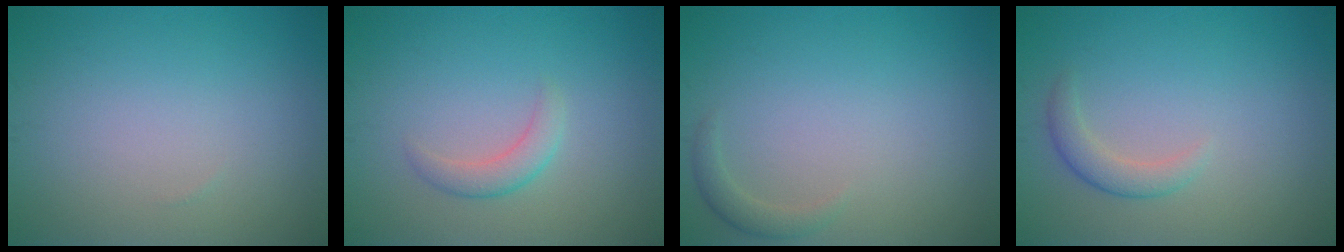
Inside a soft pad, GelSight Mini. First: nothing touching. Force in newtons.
{"total": 1.9, "press": 1.9, "slide": 0.1}
{"total": 1.2, "press": 1.2, "slide": 0.2}
{"total": 1.9, "press": 1.9, "slide": 0.2}